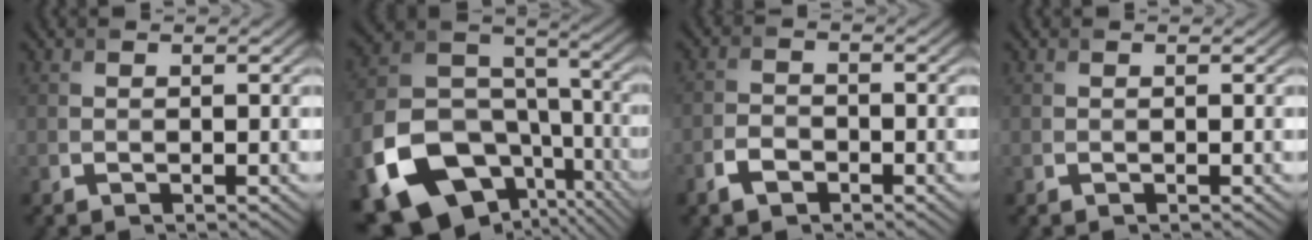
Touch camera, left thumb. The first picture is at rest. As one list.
[{"total": 19.2, "force": [-8.7, 13.6, 10.4], "torque": [-0.243, -0.056, -0.132]}, {"total": 3.0, "force": [-1.9, 1.7, 1.5], "torque": [-0.033, -0.001, -0.044]}, {"total": 0.0}]